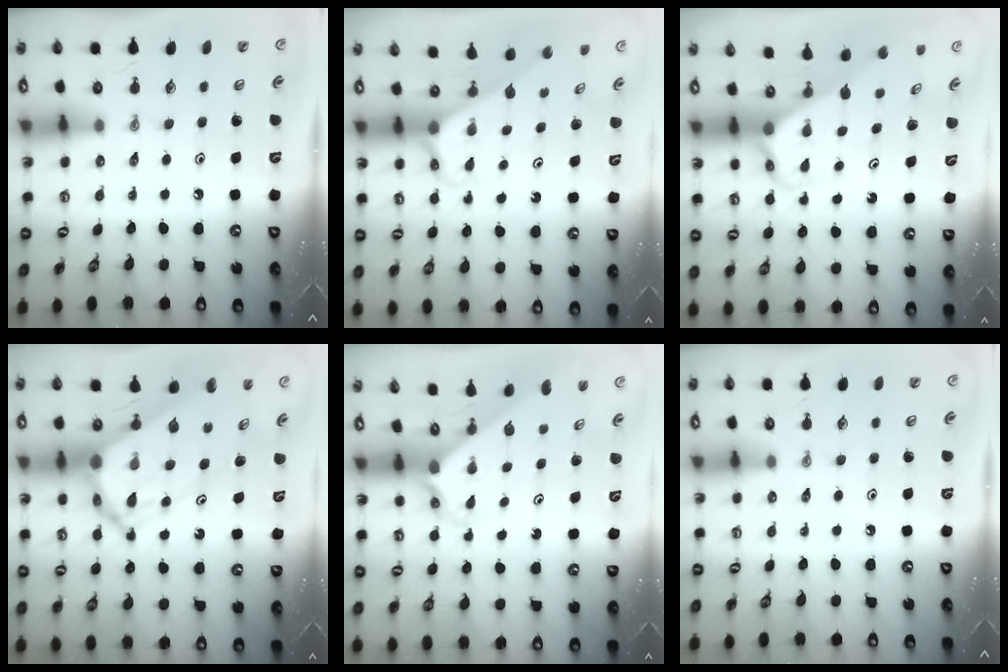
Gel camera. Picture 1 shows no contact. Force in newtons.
{"total": 2.5, "press": 2.5, "slide": 0.2}
{"total": 3.9, "press": 3.9, "slide": 0.4}
{"total": 13.1, "press": 13.1, "slide": 1.4}
{"total": 2.5, "press": 2.4, "slide": 0.3}
{"total": 0.0}